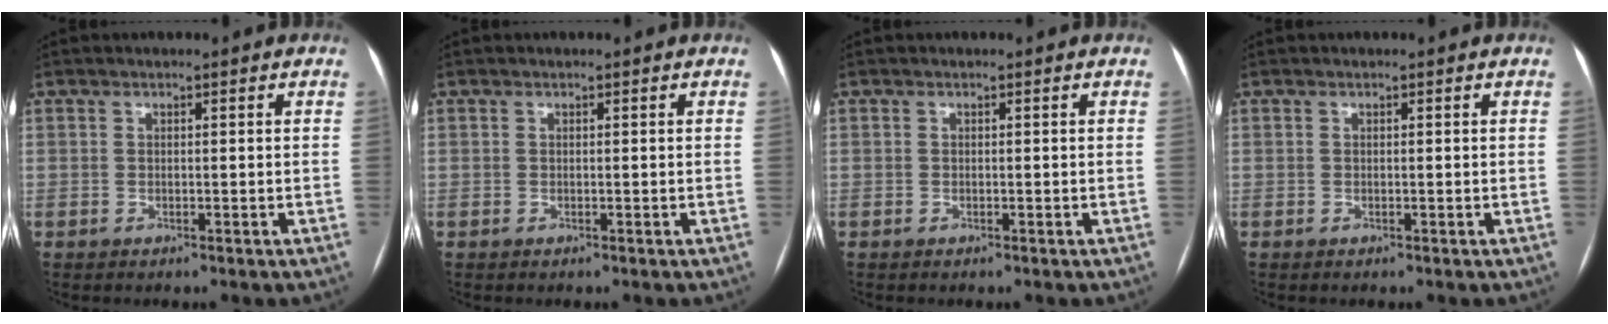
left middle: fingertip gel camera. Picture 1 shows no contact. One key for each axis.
{"total": 0.0}
{"total": 0.0}
{"total": 0.0}